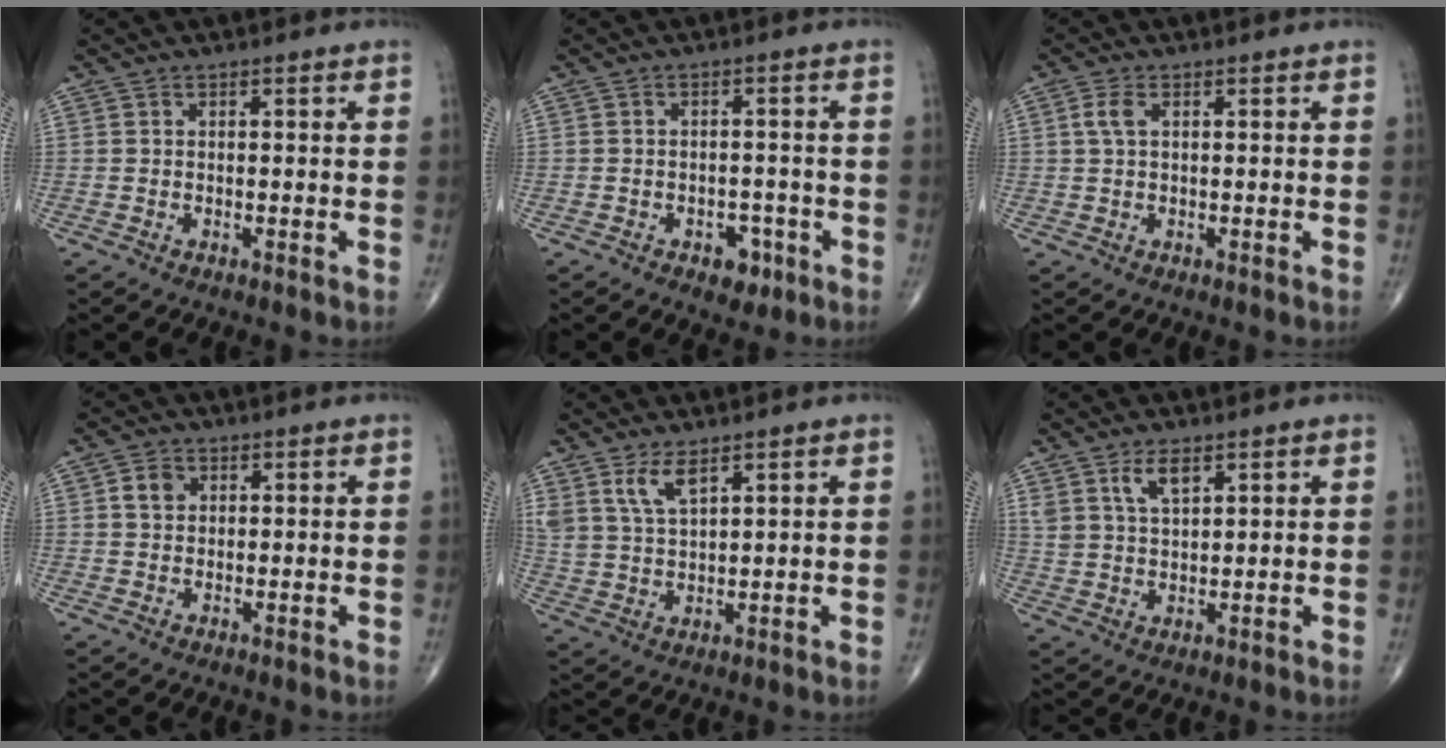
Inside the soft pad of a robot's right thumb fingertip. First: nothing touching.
{"total": 4.3, "force": [-2.2, 2.8, 2.3], "torque": [-0.008, 0.015, -0.026]}
{"total": 2.4, "force": [0.7, 1.1, 2.0], "torque": [-0.052, 0.011, 0.014]}
{"total": 2.9, "force": [0.8, 2.4, 1.5], "torque": [-0.017, 0.001, 0.013]}
{"total": 5.8, "force": [3.7, 2.2, 3.9], "torque": [-0.075, -0.021, 0.079]}
{"total": 5.3, "force": [3.1, 2.3, 3.5], "torque": [-0.061, -0.017, 0.063]}